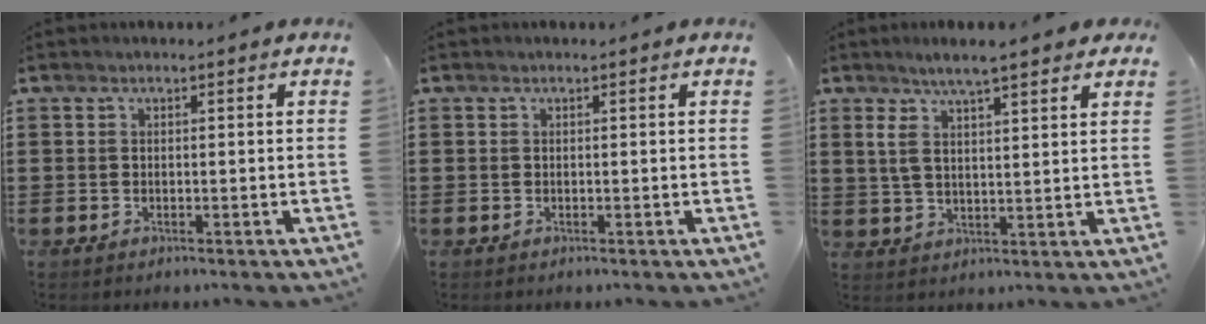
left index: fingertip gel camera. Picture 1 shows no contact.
{"total": 0.0}
{"total": 6.8, "force": [4.4, 1.8, 4.9], "torque": [-0.107, 0.003, 0.076]}